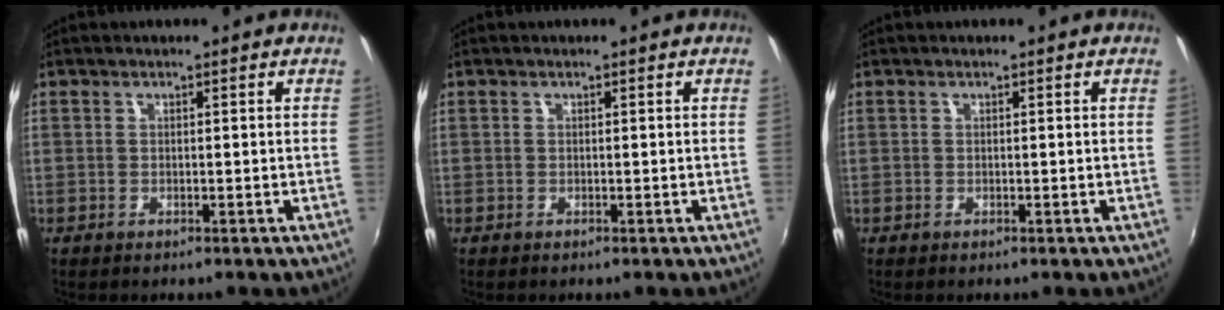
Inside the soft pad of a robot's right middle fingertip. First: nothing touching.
{"total": 0.0}
{"total": 0.0}